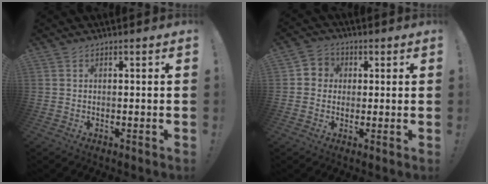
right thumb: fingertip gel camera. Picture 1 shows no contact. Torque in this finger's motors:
{"motor_torque": [0.31, 0.28, -0.13, -0.07, 0.00]}